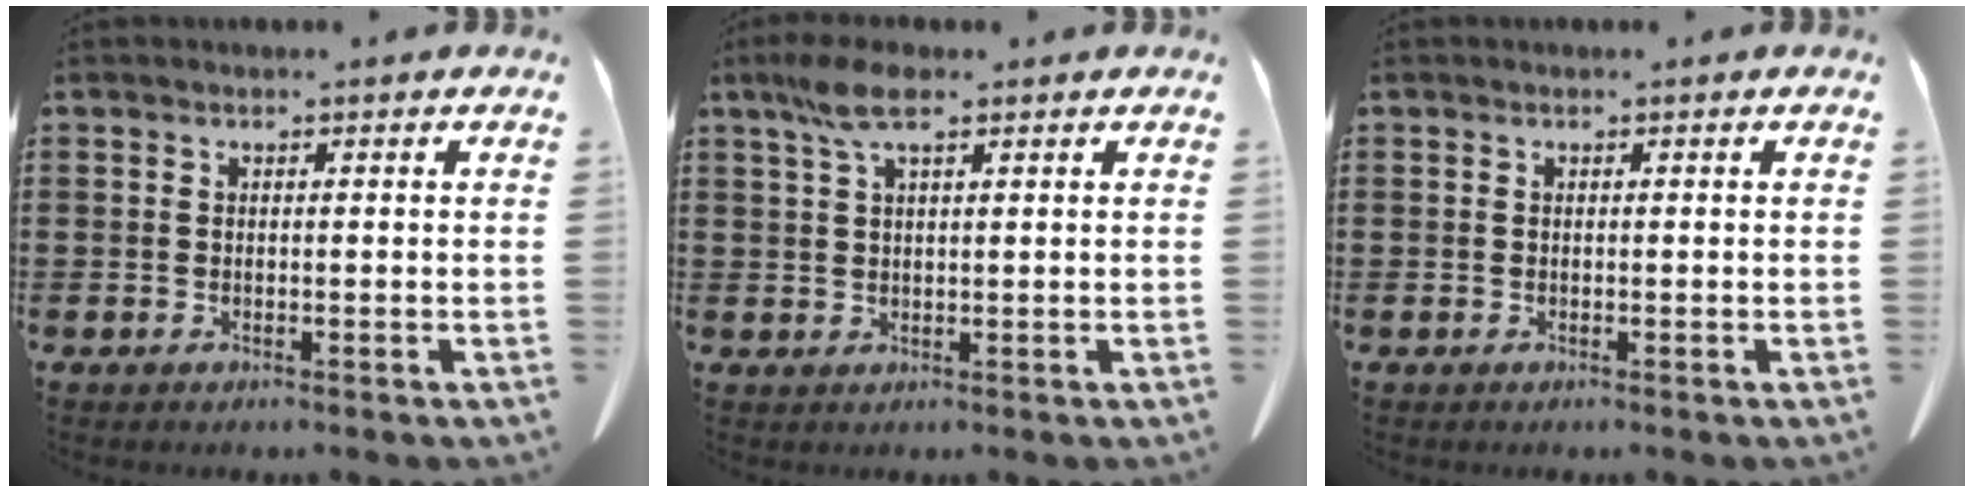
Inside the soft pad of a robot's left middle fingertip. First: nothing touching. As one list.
[{"total": 5.5, "force": [2.8, 1.5, 4.4], "torque": [-0.101, 0.003, 0.048]}, {"total": 0.0}]